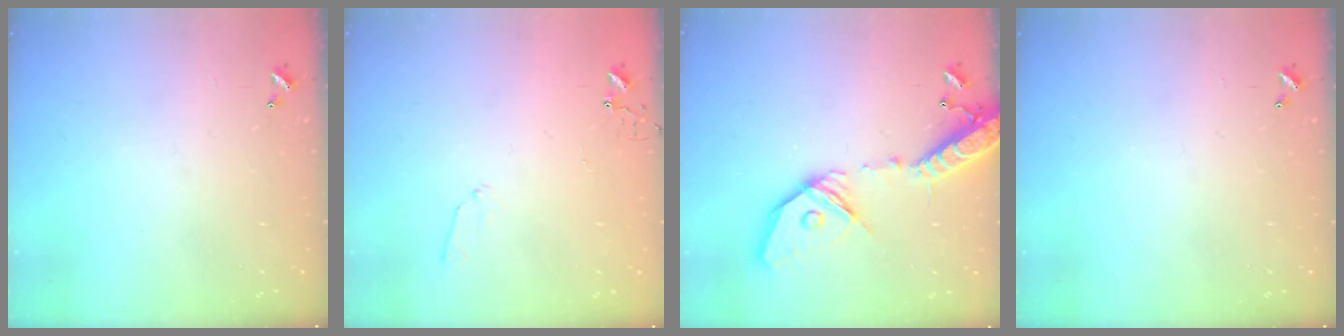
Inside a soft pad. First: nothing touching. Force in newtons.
{"total": 5.0, "press": 5.0, "slide": 0.7}
{"total": 21.3, "press": 20.9, "slide": 4.1}
{"total": 0.0}